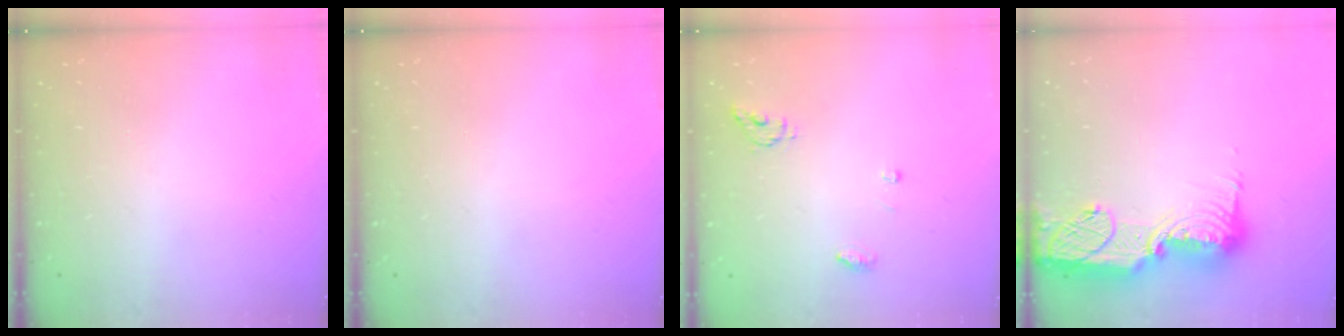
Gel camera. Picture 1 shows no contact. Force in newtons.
{"total": 0.0}
{"total": 5.2, "press": 5.2, "slide": 0.0}
{"total": 17.3, "press": 17.2, "slide": 1.5}